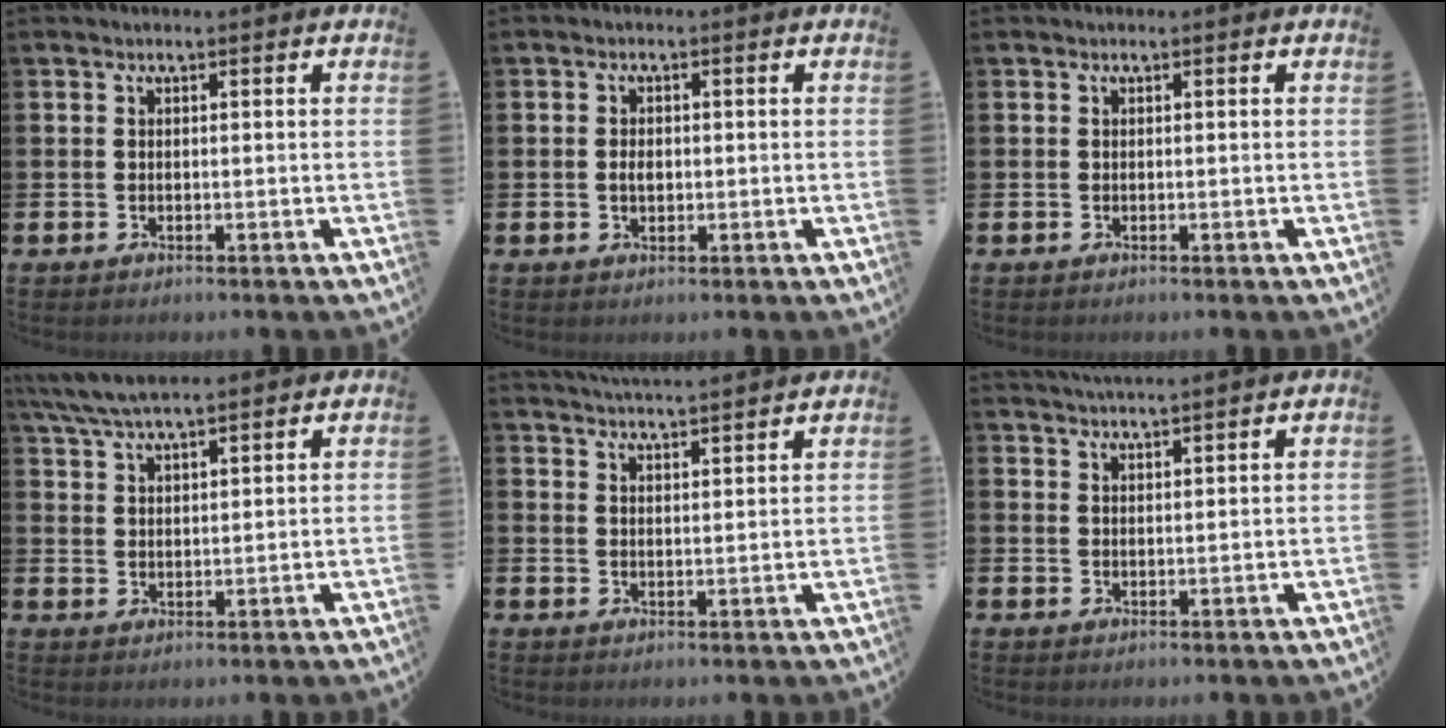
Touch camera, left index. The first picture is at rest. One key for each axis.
{"total": 2.0, "fx": 0.0, "fy": 1.3, "fz": 1.4, "tx": -0.019, "ty": 0.002, "tz": -0.004}
{"total": 0.0}
{"total": 6.0, "fx": 5.5, "fy": 0.8, "fz": 2.2, "tx": -0.065, "ty": -0.014, "tz": 0.102}
{"total": 4.6, "fx": 4.6, "fy": -0.3, "fz": 0.3, "tx": -0.014, "ty": -0.026, "tz": 0.082}
{"total": 3.1, "fx": 3.1, "fy": -0.4, "fz": 0.1, "tx": -0.005, "ty": -0.014, "tz": 0.057}